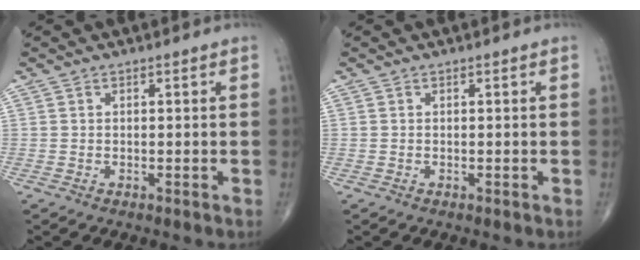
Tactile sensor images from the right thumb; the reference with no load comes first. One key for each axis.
{"total": 0.0}